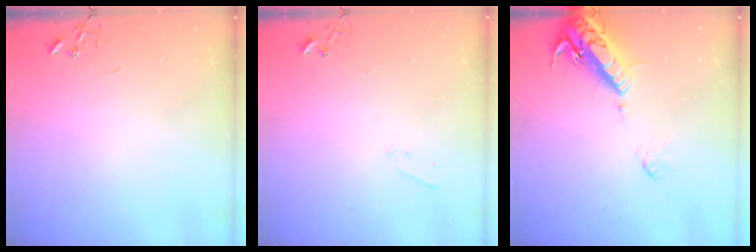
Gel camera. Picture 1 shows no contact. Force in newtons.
{"total": 4.2, "press": 4.1, "slide": 0.6}
{"total": 16.4, "press": 15.9, "slide": 3.8}